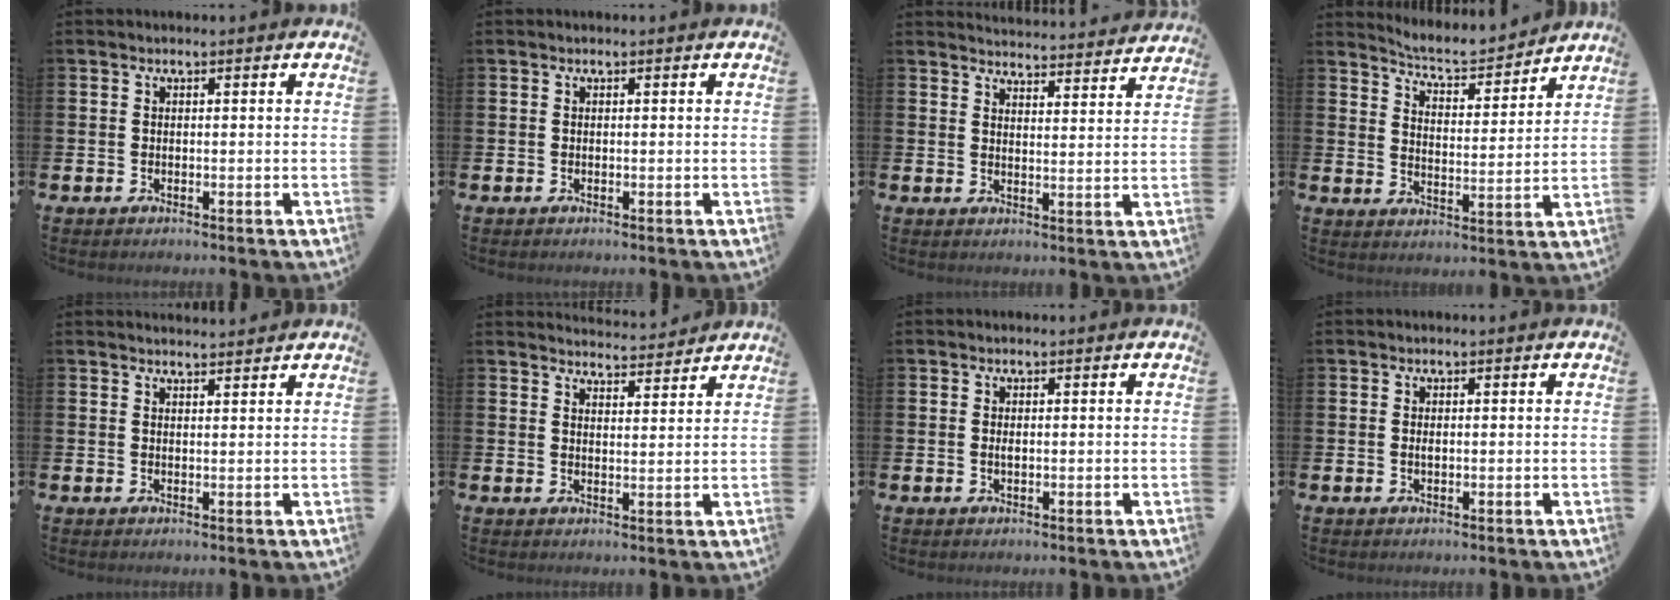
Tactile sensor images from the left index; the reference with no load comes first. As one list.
[{"total": 0.0}, {"total": 4.4, "force": [4.4, 0.1, 0.0], "torque": [-0.001, -0.040, 0.075]}, {"total": 5.8, "force": [5.7, 0.5, 0.9], "torque": [-0.039, -0.047, 0.096]}, {"total": 2.0, "force": [2.0, 0.1, 0.1], "torque": [0.007, -0.015, 0.034]}, {"total": 3.9, "force": [3.9, 0.2, 0.0], "torque": [-0.005, -0.029, 0.070]}, {"total": 0.7, "force": [0.1, 0.3, 0.6], "torque": [-0.010, 0.000, 0.000]}, {"total": 0.6, "force": [0.1, 0.2, 0.5], "torque": [-0.007, -0.001, 0.000]}]